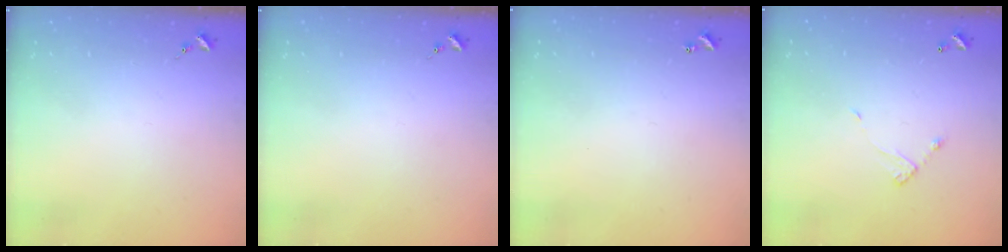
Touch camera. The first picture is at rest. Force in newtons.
{"total": 0.0}
{"total": 1.0, "press": 1.0, "slide": 0.2}
{"total": 4.9, "press": 4.9, "slide": 0.4}